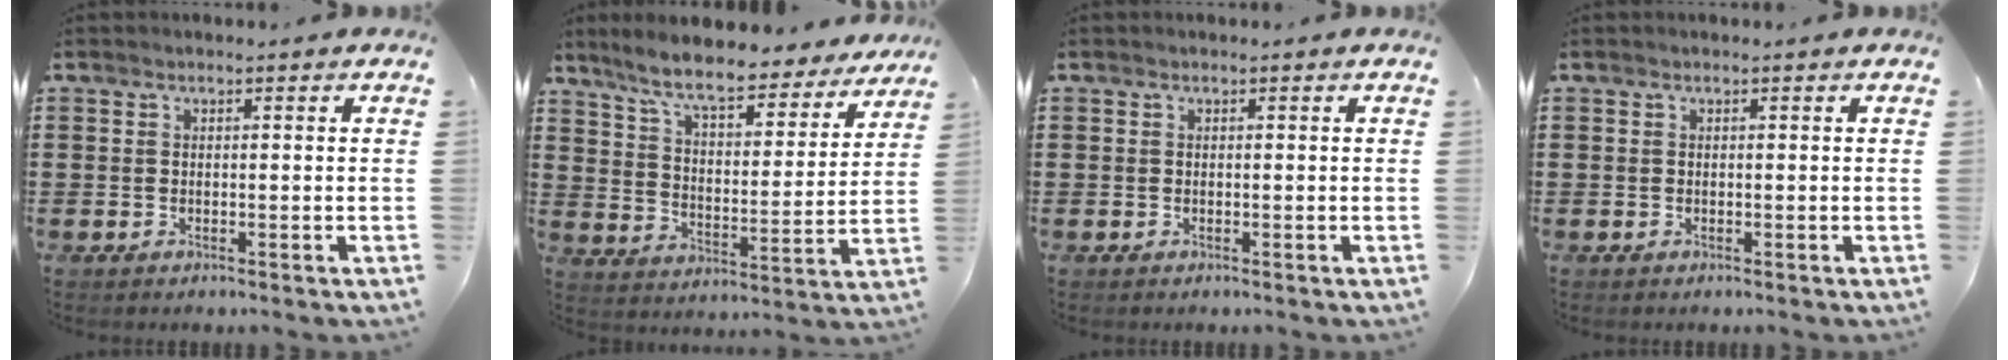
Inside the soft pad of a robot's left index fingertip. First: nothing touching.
{"total": 8.4, "force": [7.4, 0.8, 3.9], "torque": [-0.104, -0.040, 0.126]}
{"total": 0.0}
{"total": 0.0}